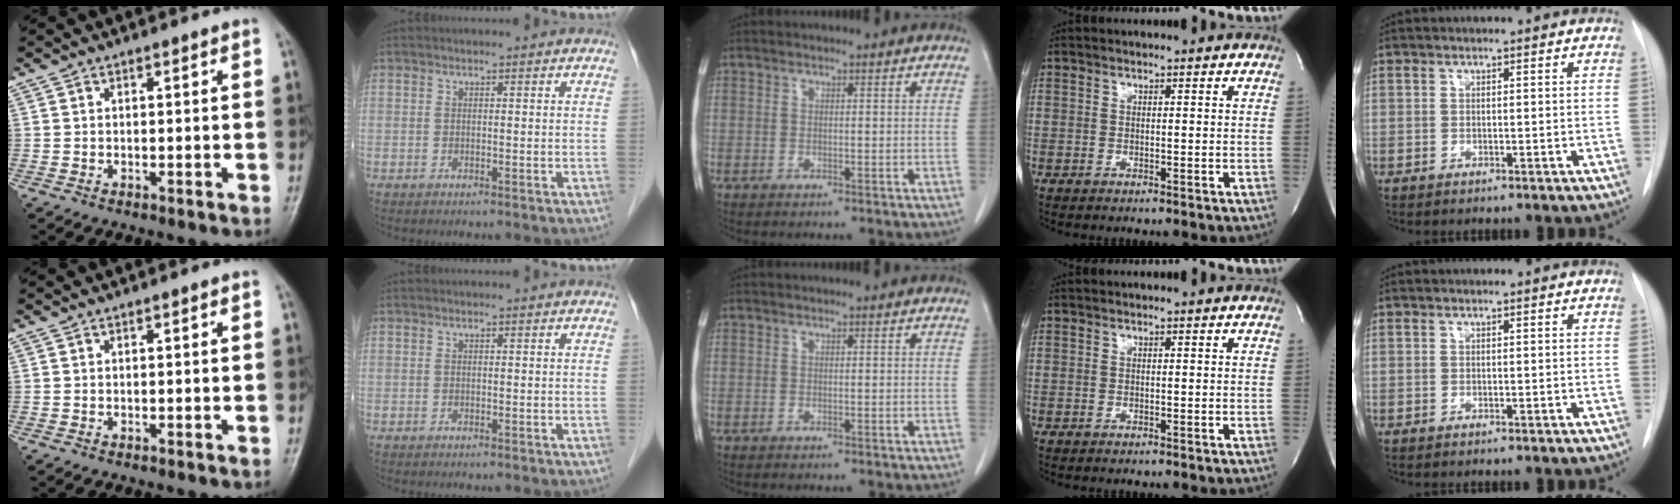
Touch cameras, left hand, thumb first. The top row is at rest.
{}